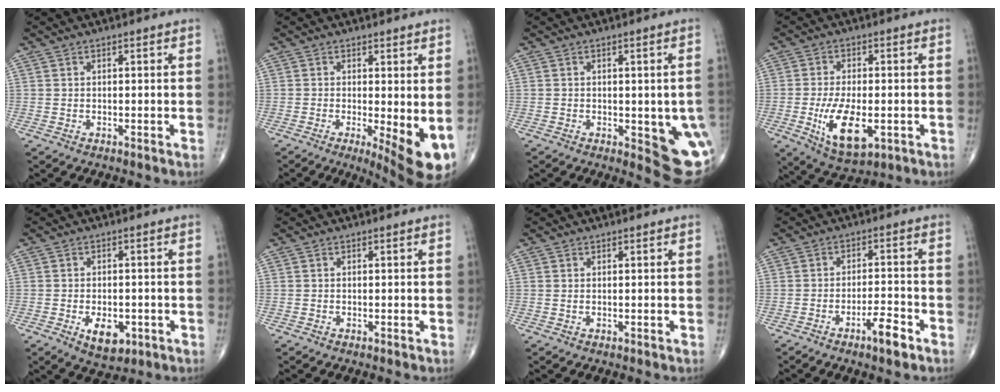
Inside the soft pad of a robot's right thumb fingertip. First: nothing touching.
{"total": 9.1, "force": [-1.6, 2.6, 8.6], "torque": [-0.119, -0.022, -0.018]}
{"total": 10.9, "force": [-2.1, 4.1, 9.8], "torque": [-0.090, -0.012, -0.017]}
{"total": 11.4, "force": [-2.9, 5.4, 9.6], "torque": [-0.167, -0.010, -0.039]}
{"total": 6.3, "force": [-2.2, 3.7, 4.6], "torque": [-0.059, 0.002, -0.024]}
{"total": 0.0}
{"total": 0.0}
{"total": 5.5, "force": [-3.4, 1.3, 4.2], "torque": [-0.069, 0.022, -0.053]}